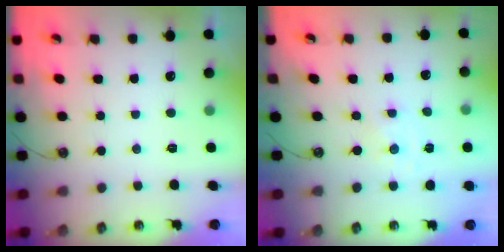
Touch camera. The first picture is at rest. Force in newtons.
{"total": 0.0}